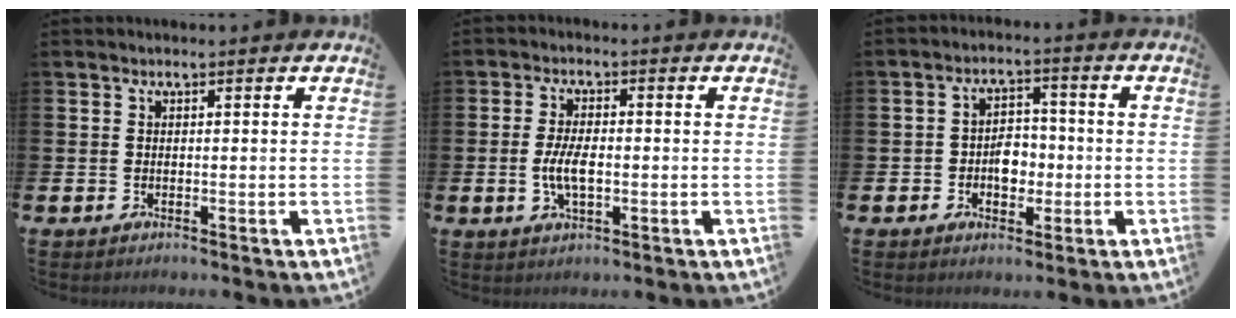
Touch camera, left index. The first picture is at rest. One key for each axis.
{"total": 4.6, "fx": -0.6, "fy": 2.0, "fz": 4.1, "tx": -0.071, "ty": -0.002, "tz": -0.015}
{"total": 4.2, "fx": -0.9, "fy": 3.2, "fz": 2.6, "tx": -0.038, "ty": 0.004, "tz": -0.025}